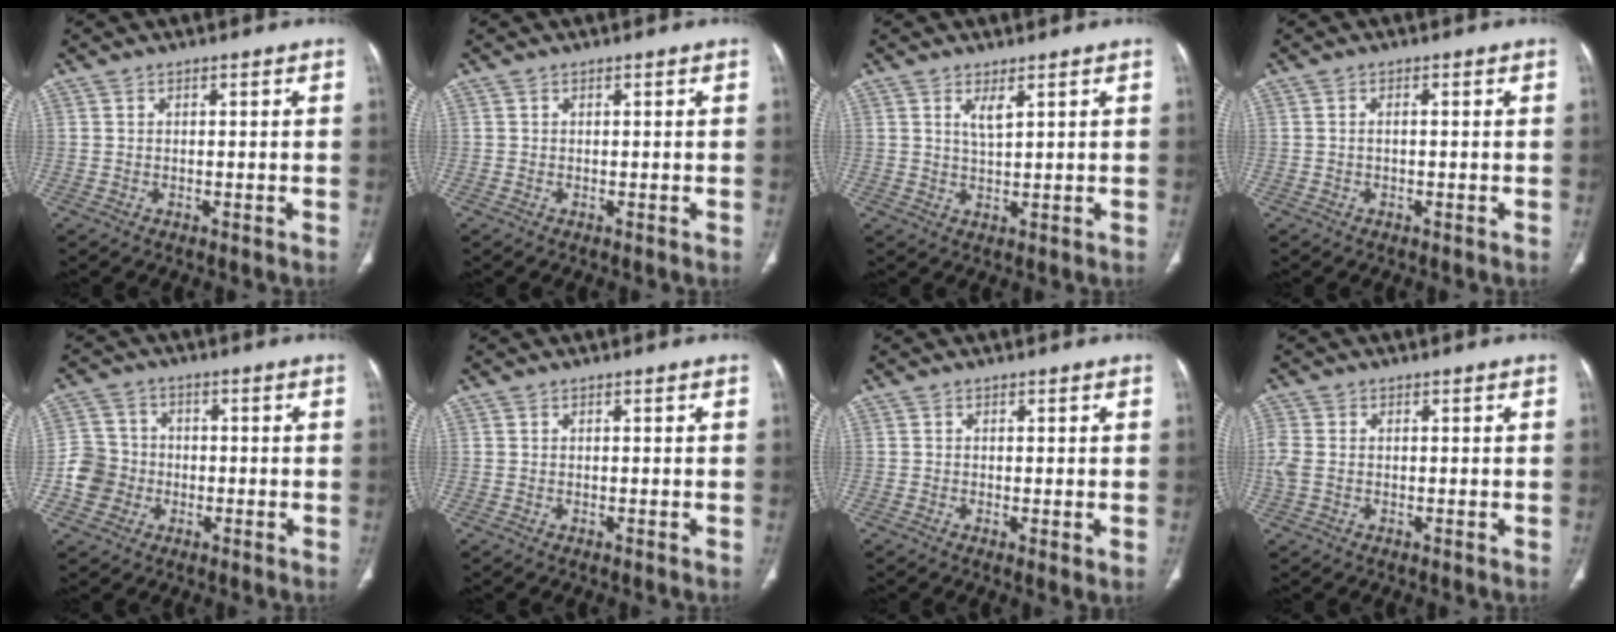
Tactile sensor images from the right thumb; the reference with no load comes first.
{"total": 0.0}
{"total": 2.6, "force": [1.4, 0.7, 2.0], "torque": [-0.040, -0.014, 0.031]}
{"total": 0.7, "force": [-0.1, 0.3, 0.7], "torque": [-0.017, 0.002, -0.002]}
{"total": 7.1, "force": [-1.8, 6.5, 2.0], "torque": [-0.017, 0.019, -0.038]}
{"total": 0.0}
{"total": 1.5, "force": [-0.2, 0.3, 1.5], "torque": [-0.036, -0.009, -0.006]}
{"total": 3.6, "force": [-0.2, 2.5, 2.5], "torque": [-0.084, 0.004, -0.005]}